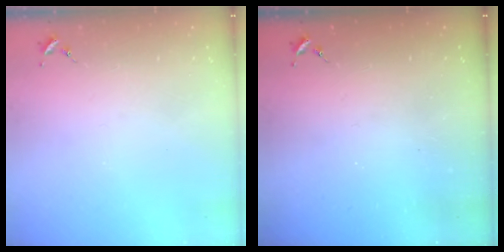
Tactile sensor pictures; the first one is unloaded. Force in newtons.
{"total": 0.0}